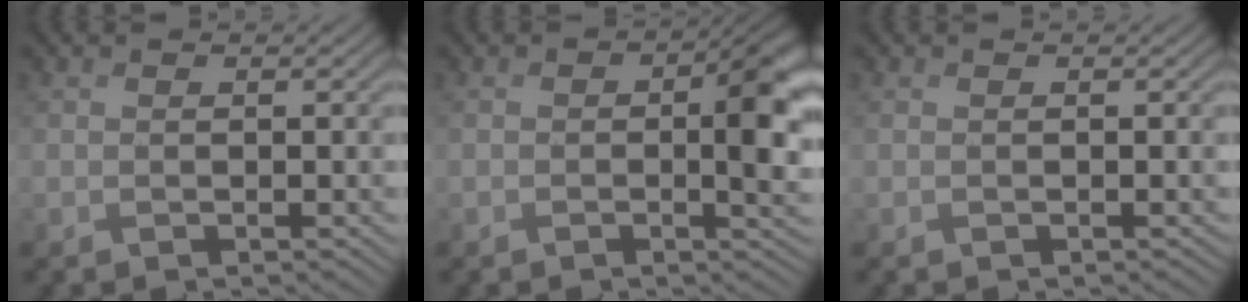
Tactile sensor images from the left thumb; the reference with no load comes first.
{"total": 5.9, "force": [0.0, 3.0, 5.1], "torque": [-0.065, -0.007, 0.000]}
{"total": 0.0}